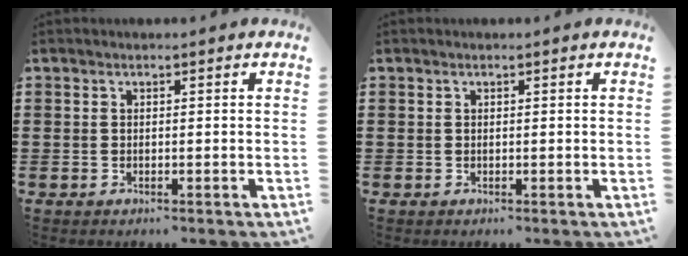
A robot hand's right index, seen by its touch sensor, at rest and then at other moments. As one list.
[{"total": 0.0}]